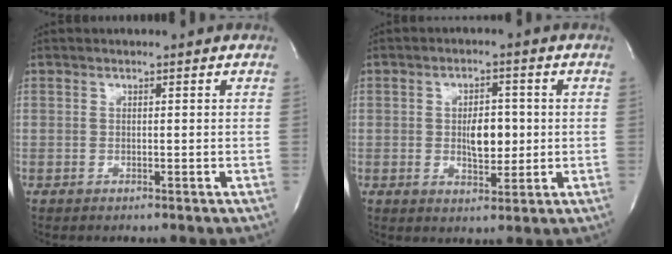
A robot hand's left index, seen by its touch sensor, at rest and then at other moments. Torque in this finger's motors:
{"motor_torque": [0.28, 0.18, 0.08, 0.04]}